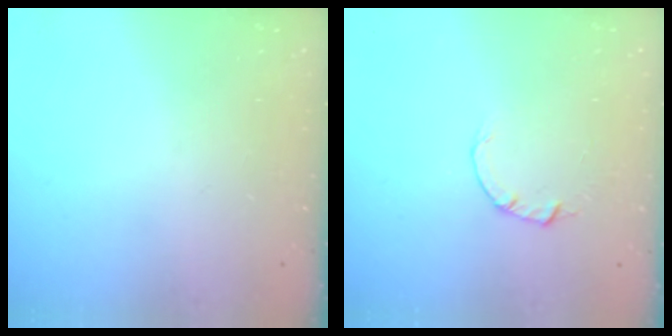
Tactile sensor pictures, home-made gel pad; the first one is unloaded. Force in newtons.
{"total": 2.0, "press": 2.0, "slide": 0.3}